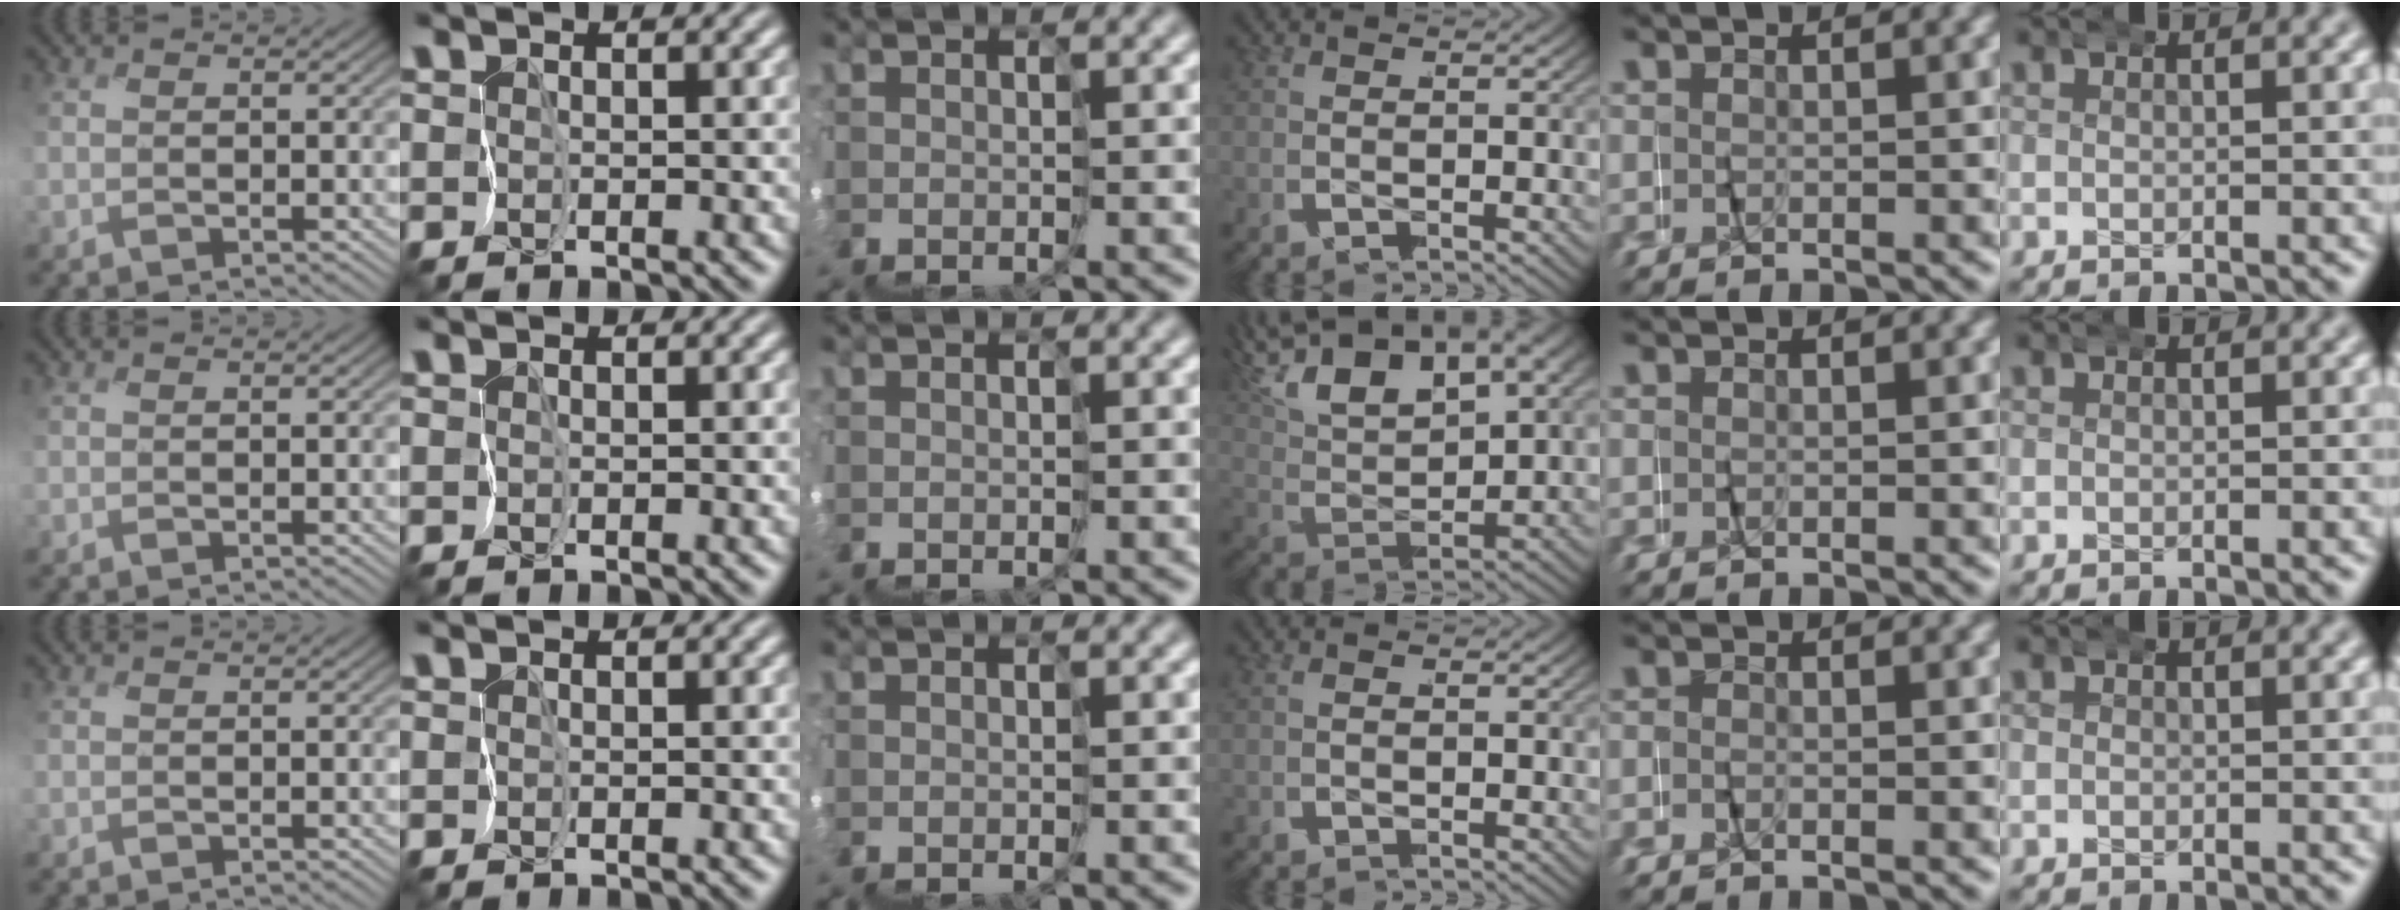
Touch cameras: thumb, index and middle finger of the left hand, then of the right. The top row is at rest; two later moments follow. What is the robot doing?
{"motion": "wrap", "object": "napkin"}